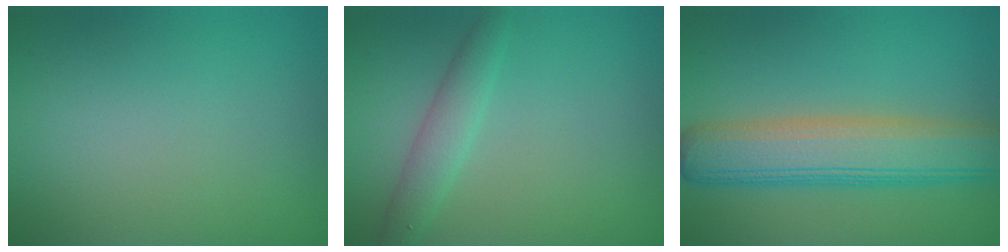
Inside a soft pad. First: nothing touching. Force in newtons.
{"total": 2.3, "press": 2.3, "slide": 0.0}
{"total": 7.8, "press": 7.8, "slide": 0.1}